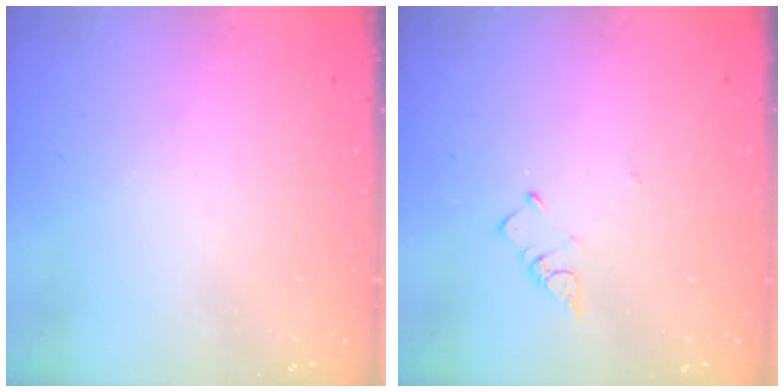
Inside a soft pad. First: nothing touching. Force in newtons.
{"total": 2.6, "press": 2.6, "slide": 0.5}